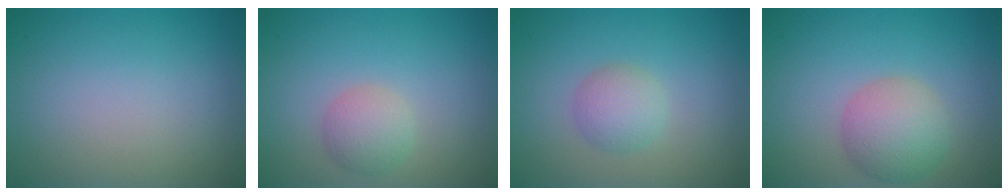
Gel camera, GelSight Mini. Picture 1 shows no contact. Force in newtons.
{"total": 2.3, "press": 2.3, "slide": 0.1}
{"total": 2.4, "press": 2.4, "slide": 0.1}
{"total": 4.4, "press": 4.3, "slide": 0.2}